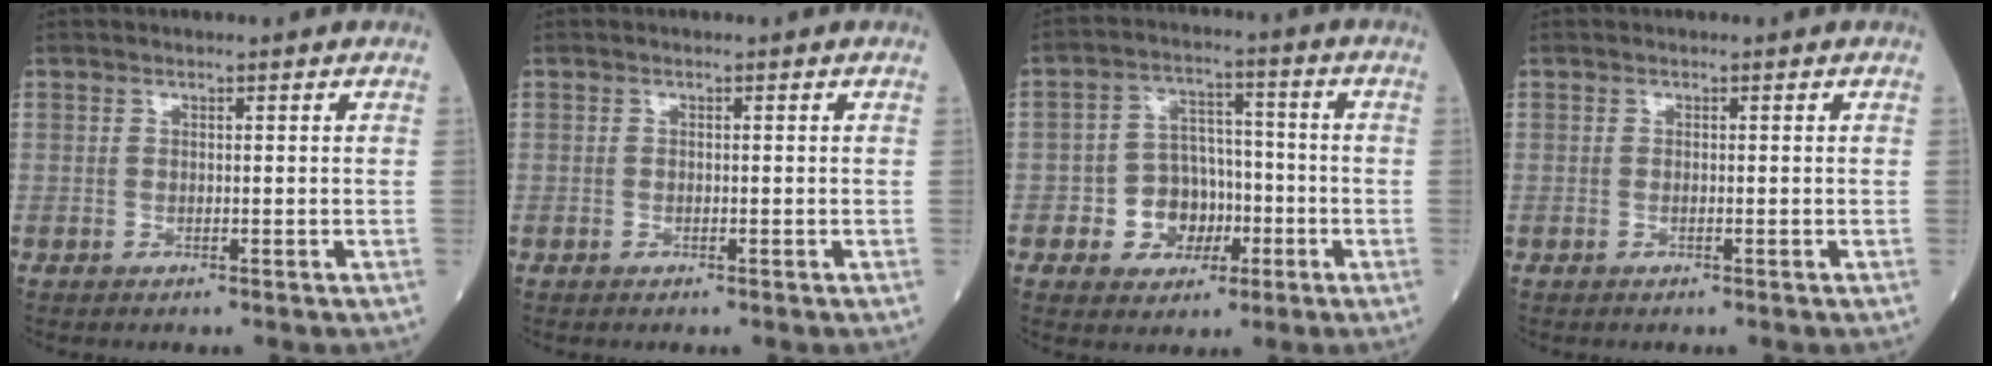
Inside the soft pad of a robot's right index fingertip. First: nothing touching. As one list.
[{"total": 0.0}, {"total": 7.6, "force": [-2.4, 6.2, 3.7], "torque": [-0.064, 0.023, -0.037]}, {"total": 0.0}]